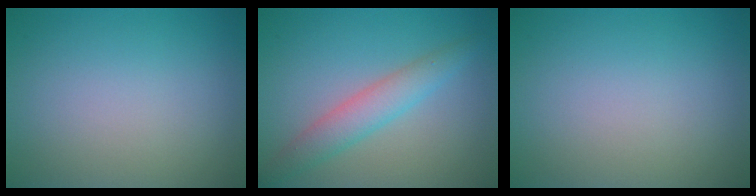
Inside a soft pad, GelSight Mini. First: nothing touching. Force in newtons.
{"total": 3.3, "press": 3.3, "slide": 0.0}
{"total": 0.0}